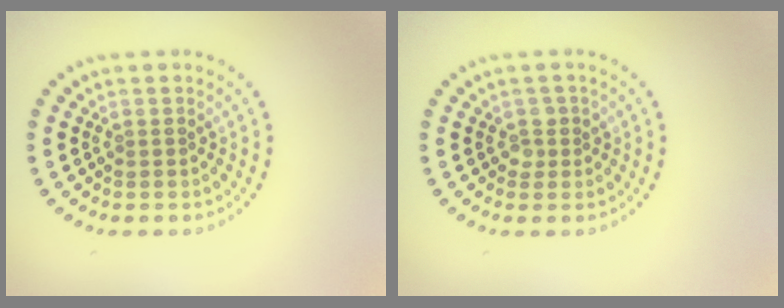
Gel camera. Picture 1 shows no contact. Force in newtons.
{"total": 1.2, "press": 1.1, "slide": 0.4}